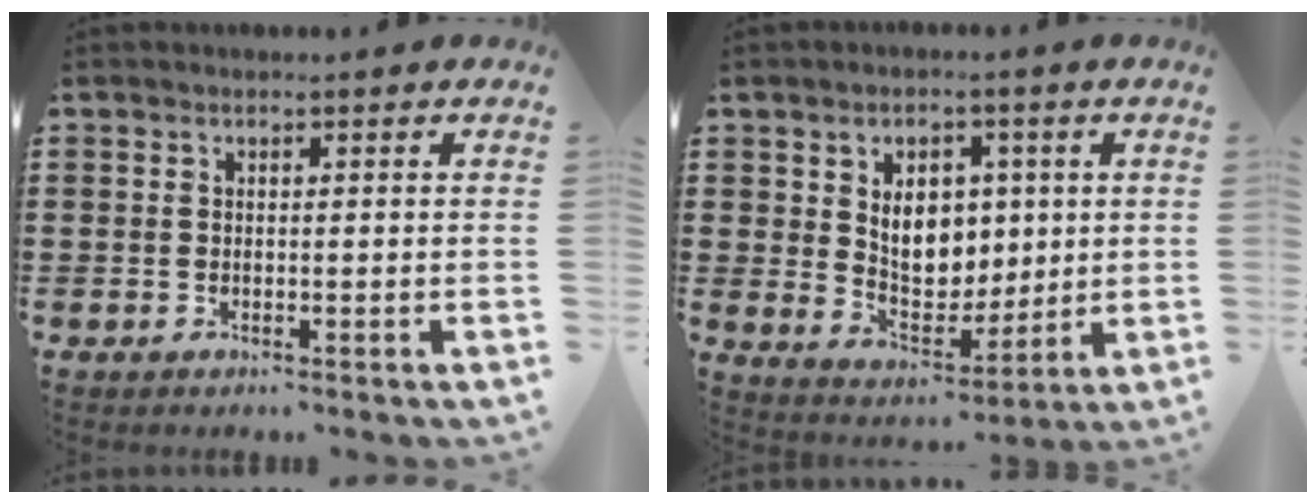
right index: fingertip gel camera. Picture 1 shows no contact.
{"total": 7.8, "force": [1.7, 5.8, 5.0], "torque": [-0.085, 0.005, 0.026]}